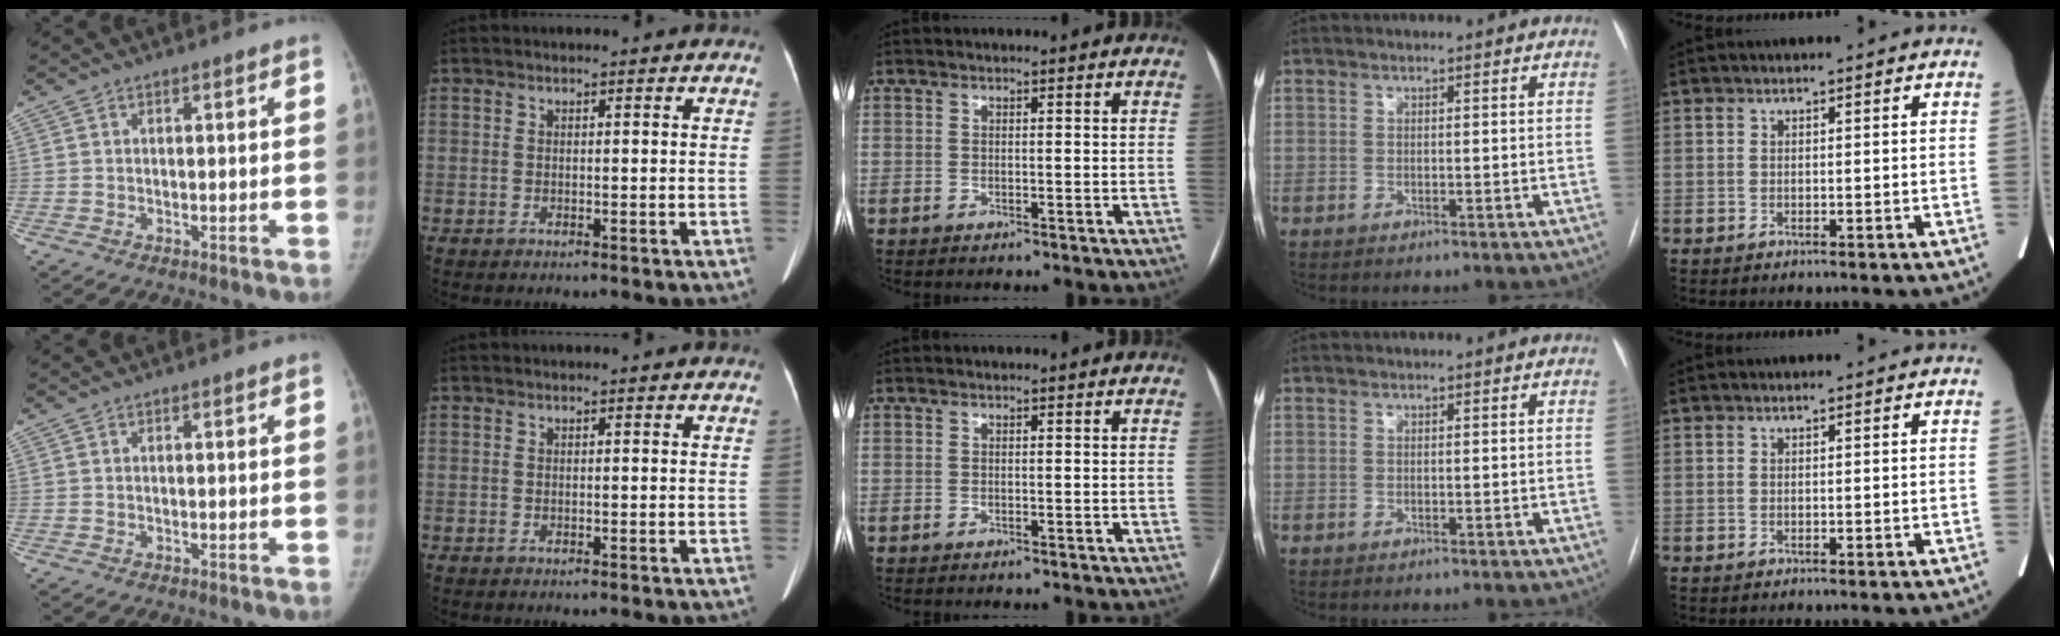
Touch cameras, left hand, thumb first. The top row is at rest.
{}